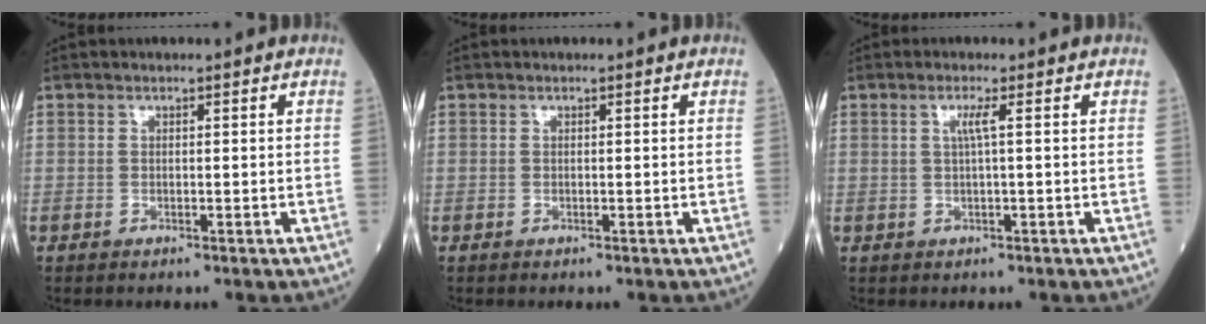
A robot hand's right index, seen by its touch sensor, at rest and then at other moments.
{"total": 0.0}
{"total": 2.0, "force": [0.5, -0.4, 1.9], "torque": [-0.037, 0.001, 0.010]}